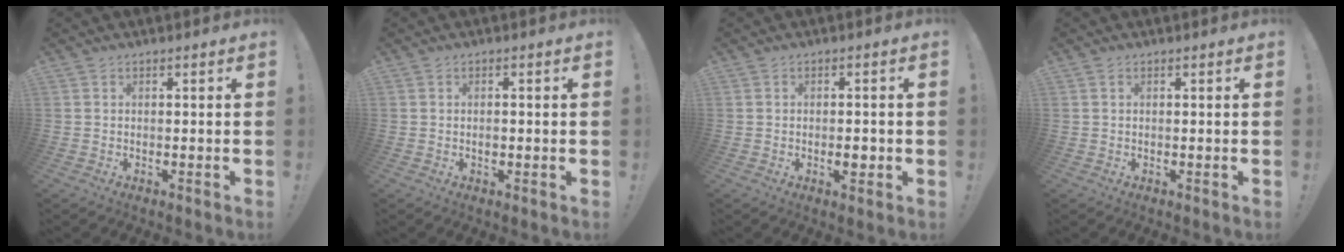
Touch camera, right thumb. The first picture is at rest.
{"total": 1.0, "force": [-0.5, 0.6, 0.6], "torque": [-0.003, -0.003, -0.011]}
{"total": 2.6, "force": [-1.0, 1.3, 2.1], "torque": [-0.023, 0.001, -0.018]}
{"total": 0.0}